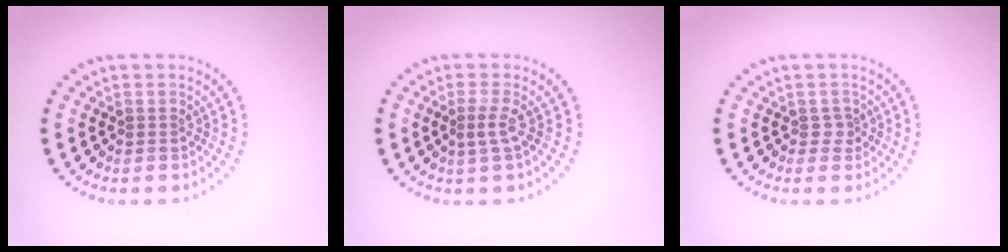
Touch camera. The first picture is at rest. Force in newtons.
{"total": 1.6, "press": 1.0, "slide": 1.2}
{"total": 0.9, "press": 0.6, "slide": 0.7}